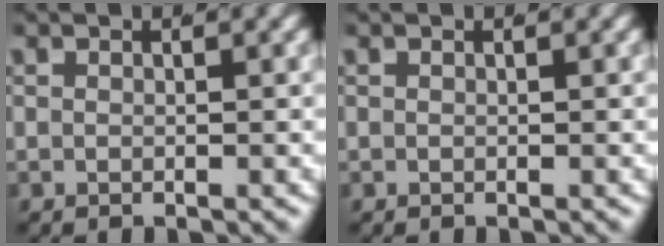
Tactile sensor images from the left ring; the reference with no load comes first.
{"total": 0.0}